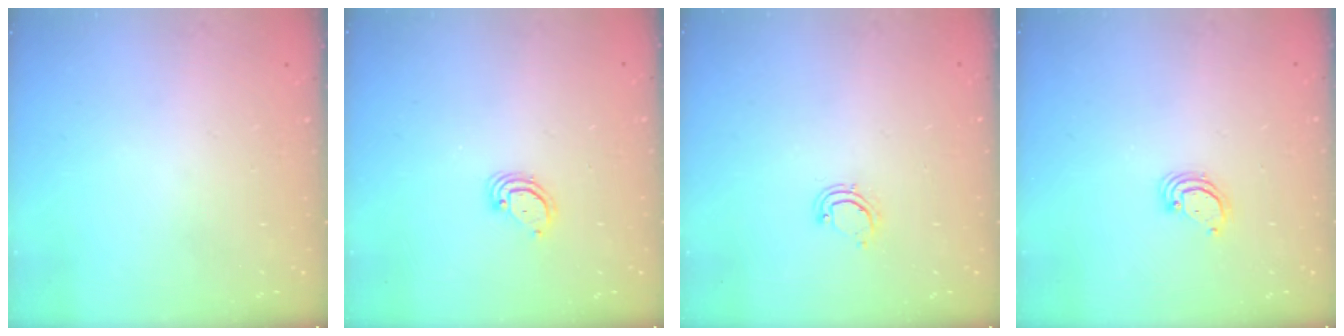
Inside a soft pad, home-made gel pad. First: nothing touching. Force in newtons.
{"total": 3.6, "press": 3.6, "slide": 0.2}
{"total": 4.6, "press": 4.6, "slide": 0.3}
{"total": 3.1, "press": 3.1, "slide": 0.3}